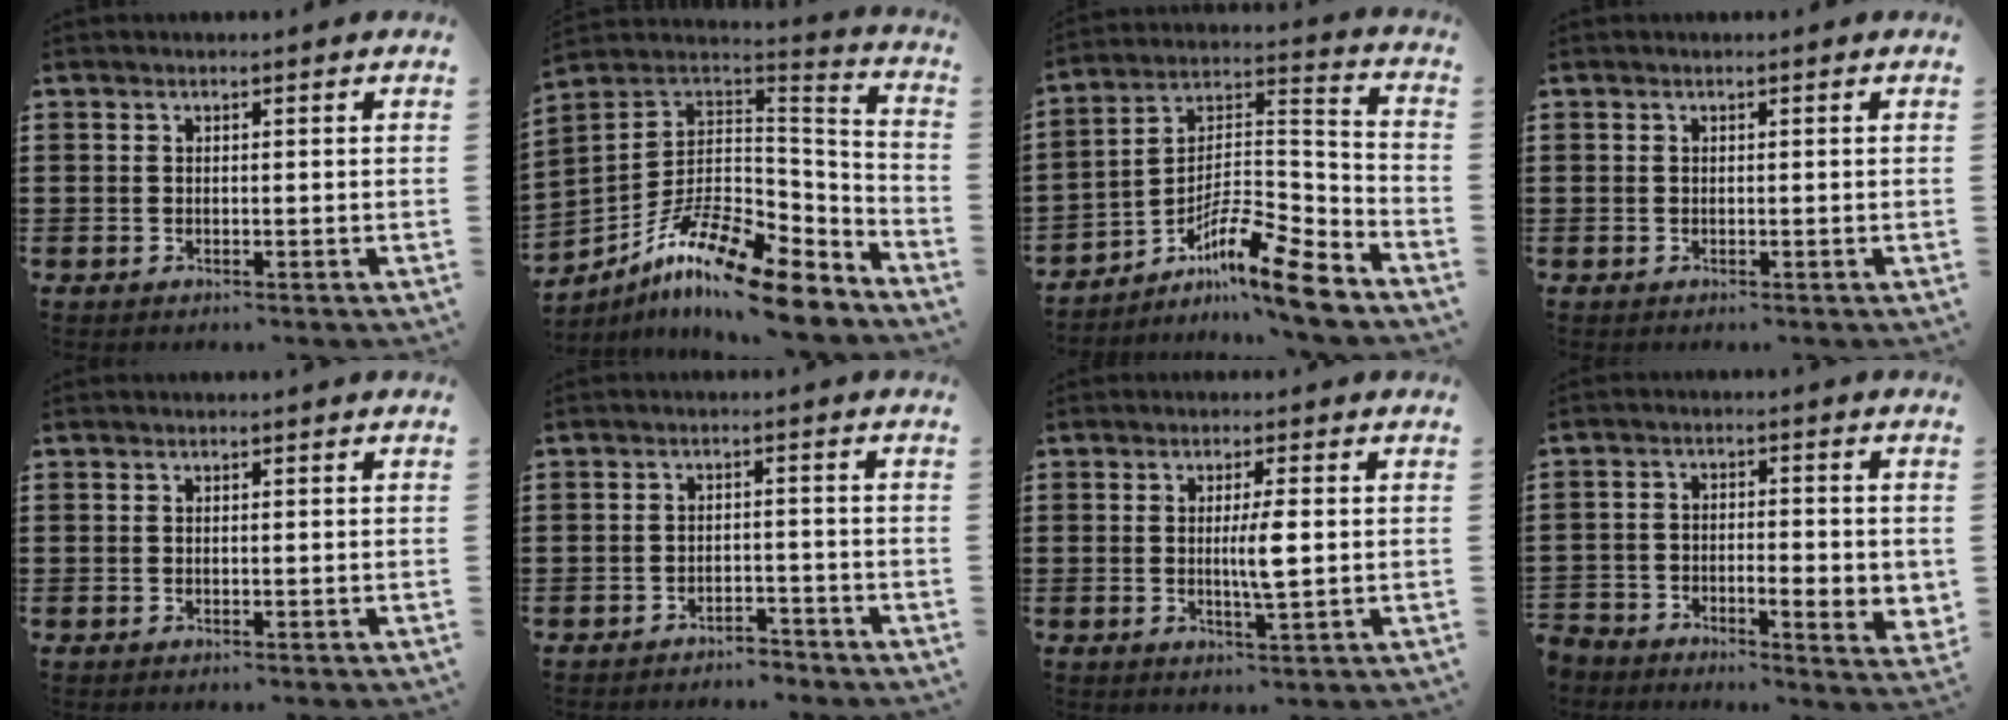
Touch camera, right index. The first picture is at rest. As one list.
[{"total": 15.4, "force": [-10.6, 4.2, 10.4], "torque": [-0.194, 0.027, -0.191]}, {"total": 10.3, "force": [-7.3, 1.9, 7.0], "torque": [-0.120, 0.000, -0.143]}, {"total": 0.0}, {"total": 0.0}, {"total": 2.5, "force": [-2.5, 0.3, 0.0], "torque": [-0.009, -0.001, -0.054]}, {"total": 4.2, "force": [0.0, 0.3, 4.2], "torque": [-0.083, -0.008, -0.004]}, {"total": 4.4, "force": [-2.6, 1.8, 3.0], "torque": [-0.052, 0.004, -0.048]}]